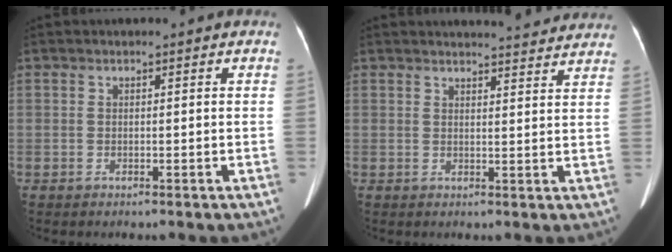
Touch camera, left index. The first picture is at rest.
{"total": 10.4, "force": [10.0, 1.0, 2.9], "torque": [-0.031, -0.005, 0.104]}